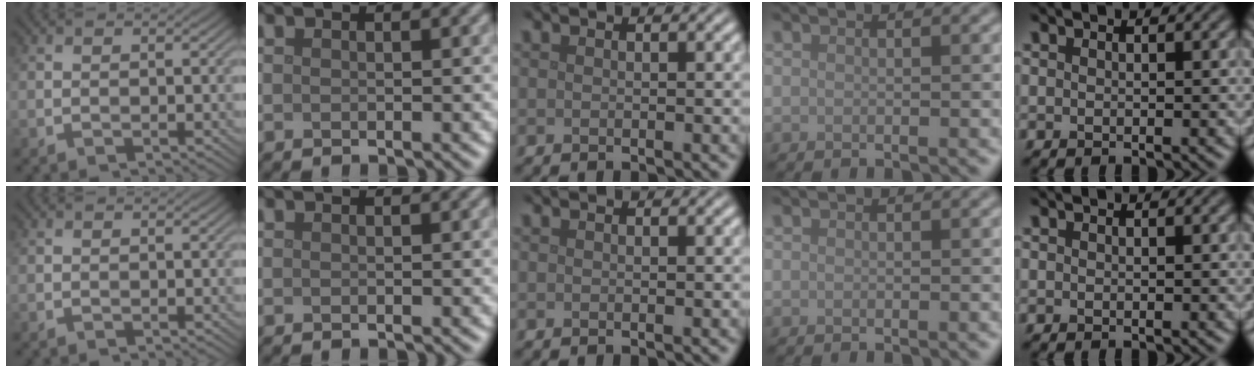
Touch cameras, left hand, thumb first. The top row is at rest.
{}